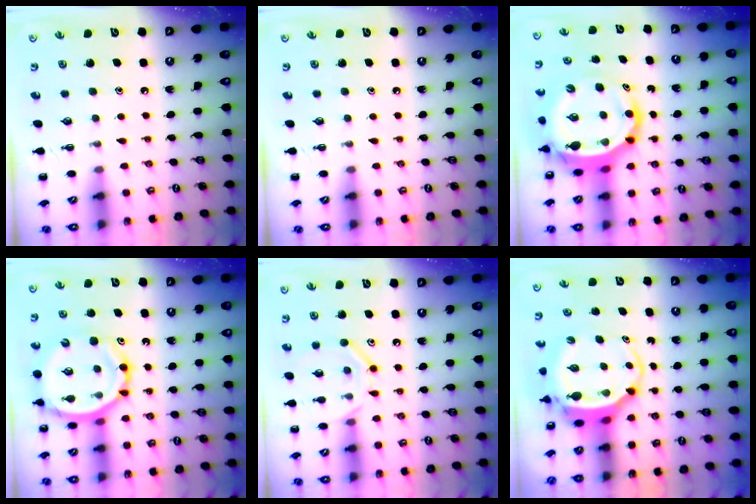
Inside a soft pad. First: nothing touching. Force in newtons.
{"total": 0.0}
{"total": 10.4, "press": 9.9, "slide": 3.2}
{"total": 13.8, "press": 13.2, "slide": 4.0}
{"total": 10.8, "press": 10.8, "slide": 0.9}
{"total": 5.3, "press": 5.0, "slide": 1.5}